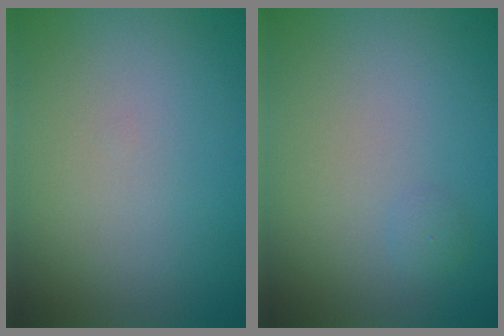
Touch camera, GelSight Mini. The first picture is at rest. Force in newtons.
{"total": 0.6, "press": 0.6, "slide": 0.0}